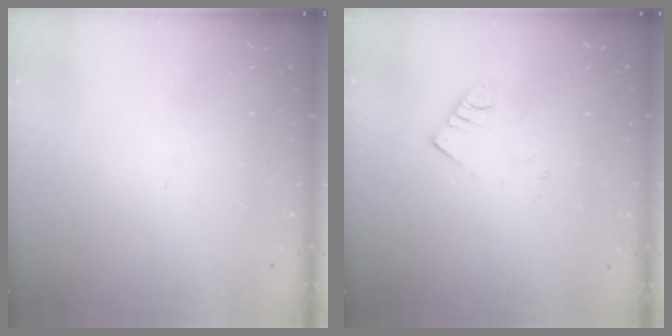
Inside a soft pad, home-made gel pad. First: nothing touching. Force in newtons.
{"total": 3.1, "press": 3.1, "slide": 0.5}